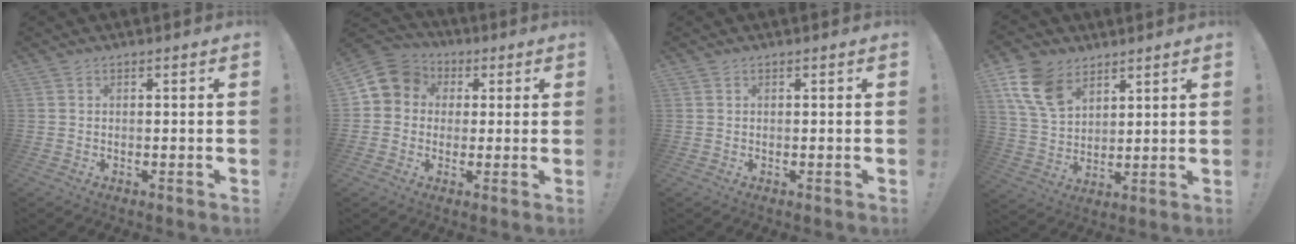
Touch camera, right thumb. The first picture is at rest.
{"total": 8.9, "force": [1.9, 8.1, 3.3], "torque": [-0.050, 0.003, 0.038]}
{"total": 0.0}
{"total": 13.2, "force": [7.6, 8.3, 6.8], "torque": [-0.132, -0.026, 0.153]}